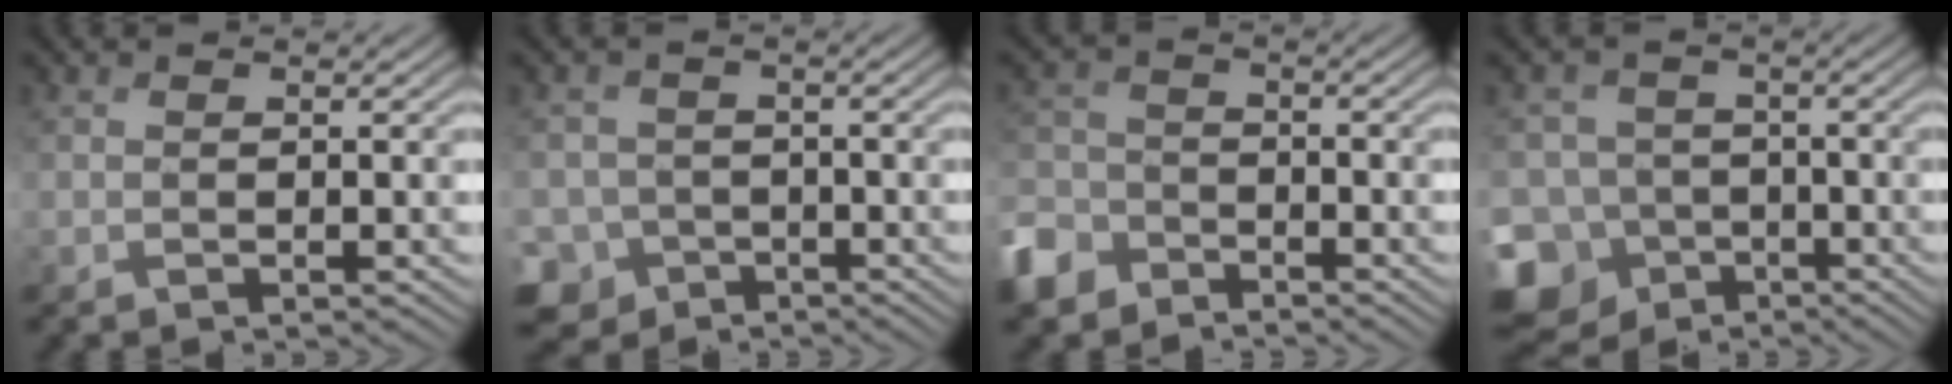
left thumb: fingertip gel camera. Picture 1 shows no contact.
{"total": 6.5, "force": [-4.1, 5.0, 0.9], "torque": [-0.029, -0.026, -0.078]}
{"total": 6.7, "force": [-5.1, 4.0, 1.6], "torque": [-0.046, -0.011, -0.120]}
{"total": 12.6, "force": [-8.0, 9.4, 2.3], "torque": [-0.077, -0.038, -0.137]}